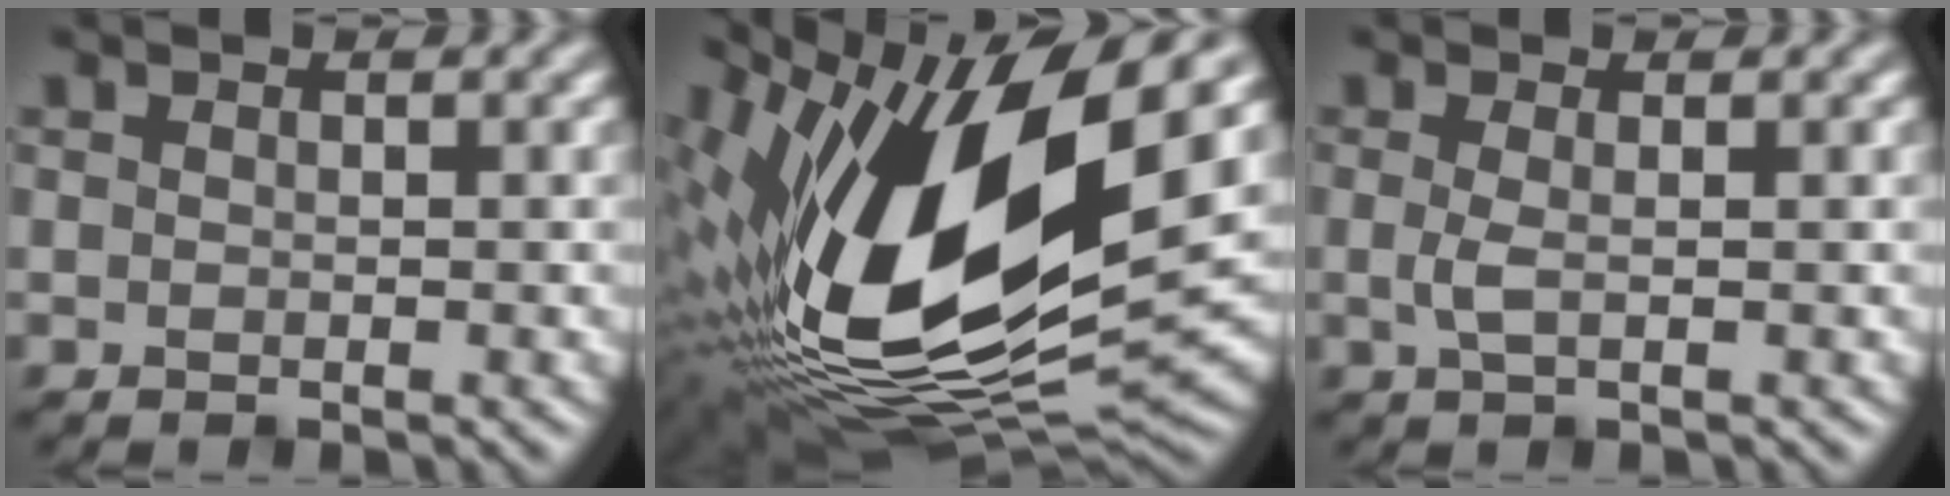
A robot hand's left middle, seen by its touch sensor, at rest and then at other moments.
{"total": 18.1, "force": [3.8, 7.8, 15.8], "torque": [-0.306, -0.011, 0.063]}
{"total": 1.4, "force": [0.0, 0.3, 1.4], "torque": [-0.030, -0.001, -0.001]}